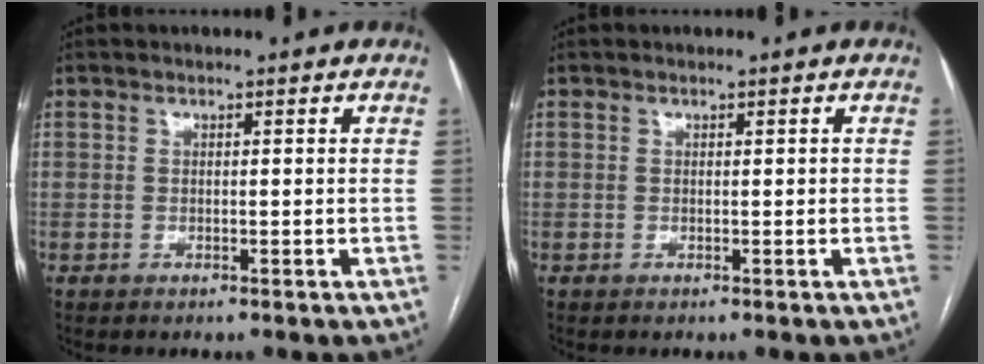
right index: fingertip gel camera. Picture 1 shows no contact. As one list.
[{"total": 0.0}]